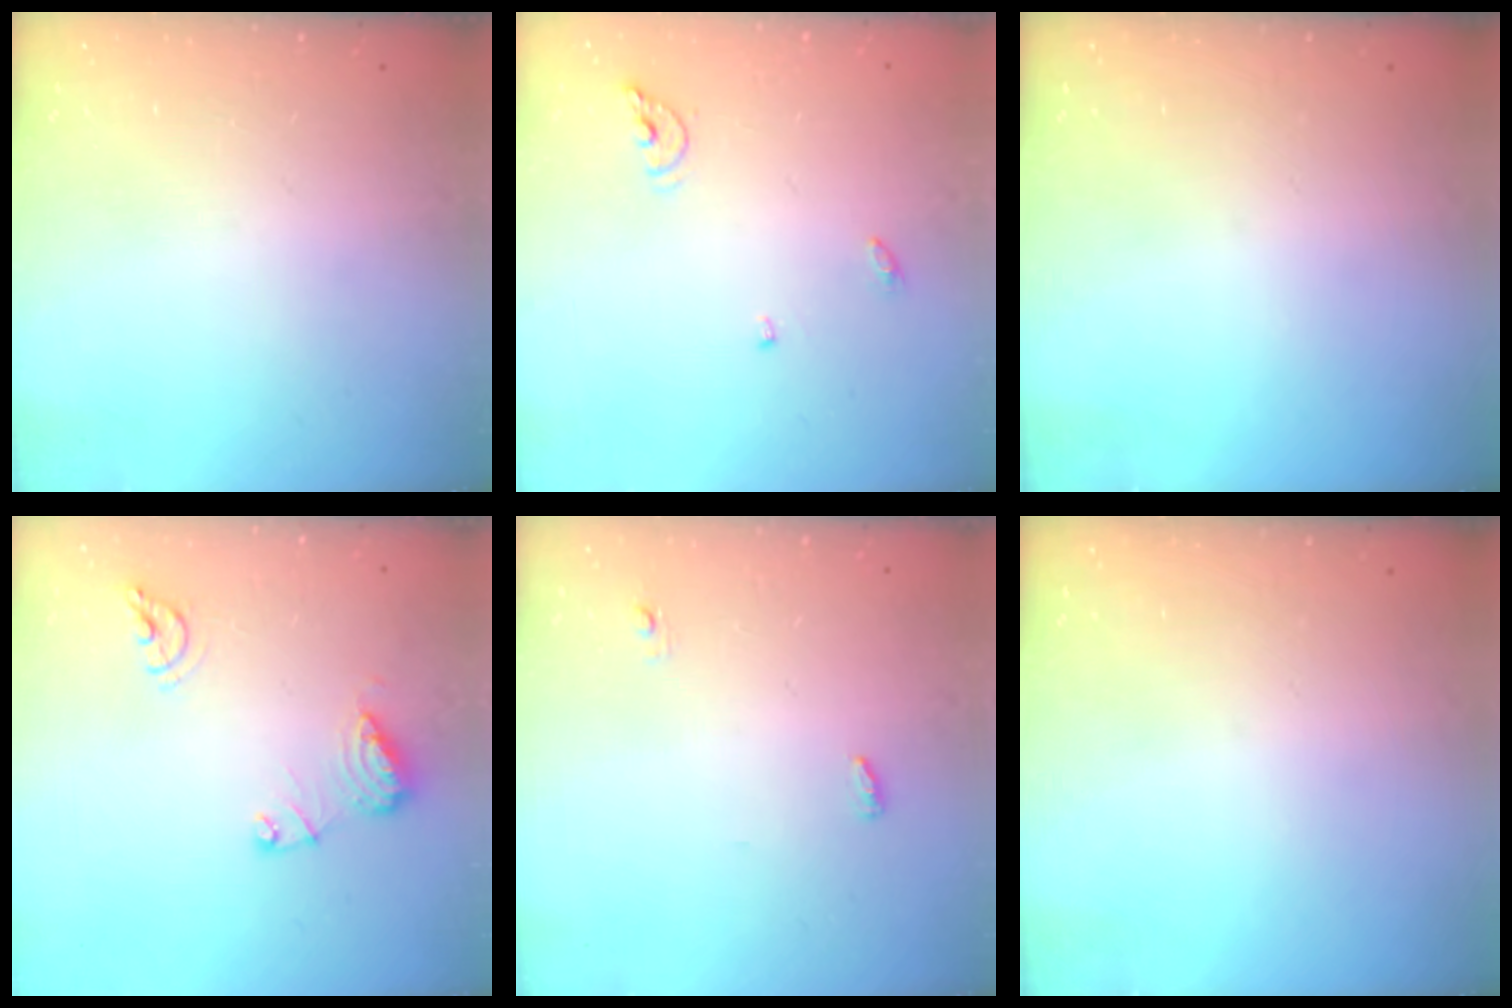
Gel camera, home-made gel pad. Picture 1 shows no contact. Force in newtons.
{"total": 6.2, "press": 6.2, "slide": 0.4}
{"total": 0.0}
{"total": 10.5, "press": 10.4, "slide": 1.1}
{"total": 3.6, "press": 3.4, "slide": 1.0}
{"total": 0.0}